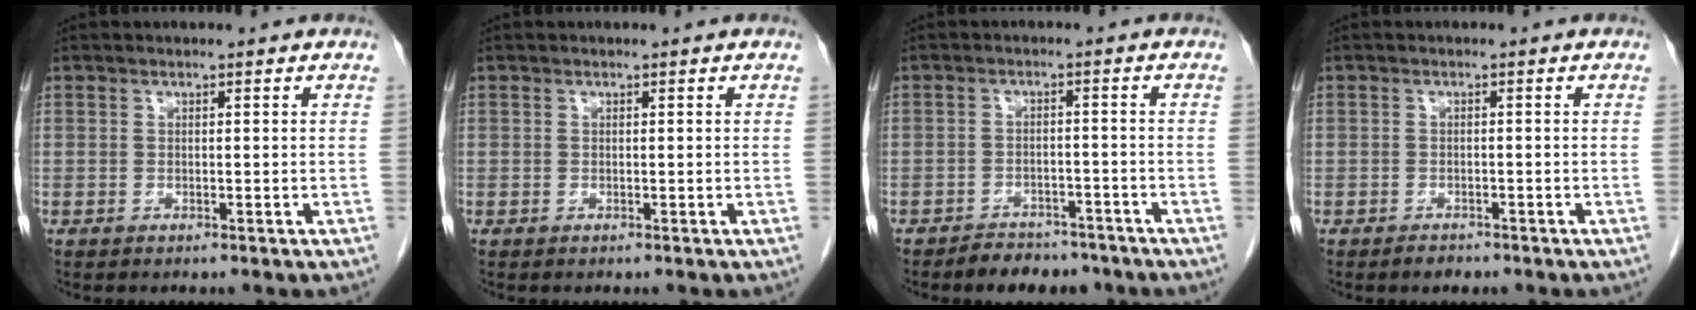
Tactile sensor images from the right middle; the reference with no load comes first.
{"total": 0.0}
{"total": 5.8, "force": [-4.9, 2.7, 1.5], "torque": [-0.019, 0.005, -0.070]}
{"total": 1.6, "force": [-1.3, 0.7, 0.6], "torque": [-0.013, 0.000, -0.015]}